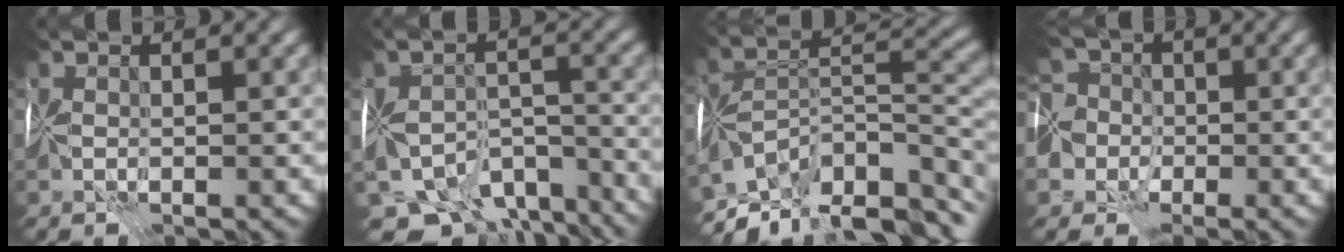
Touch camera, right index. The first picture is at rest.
{"total": 10.4, "force": [-8.4, 4.9, 3.8], "torque": [-0.056, -0.011, -0.106]}
{"total": 12.5, "force": [-8.0, 6.0, 7.5], "torque": [-0.135, 0.017, -0.125]}
{"total": 8.9, "force": [-3.2, 7.3, 3.9], "torque": [-0.068, 0.003, -0.085]}